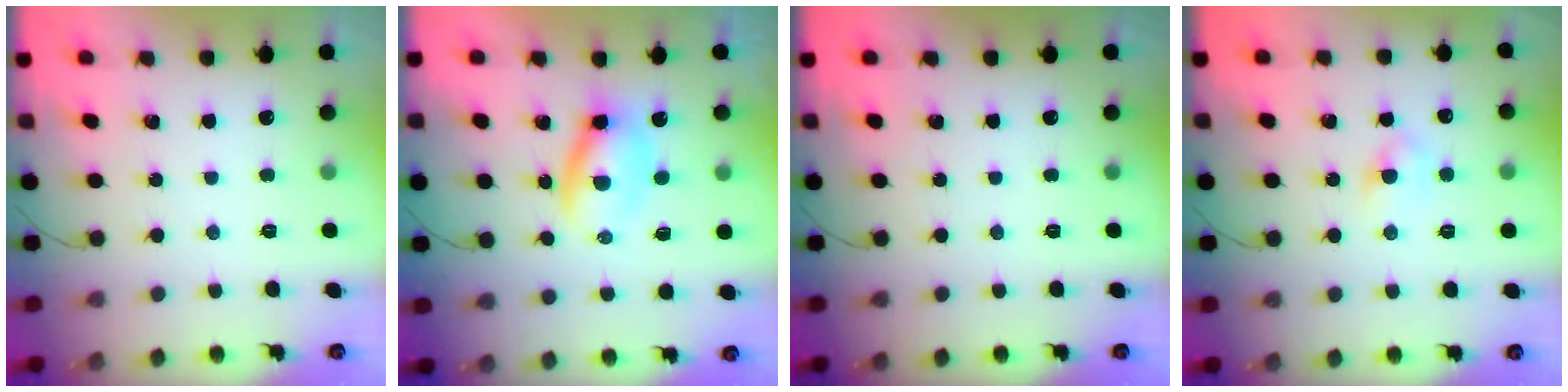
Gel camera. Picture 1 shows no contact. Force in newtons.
{"total": 5.1, "press": 5.0, "slide": 1.1}
{"total": 0.0}
{"total": 4.1, "press": 3.9, "slide": 1.2}